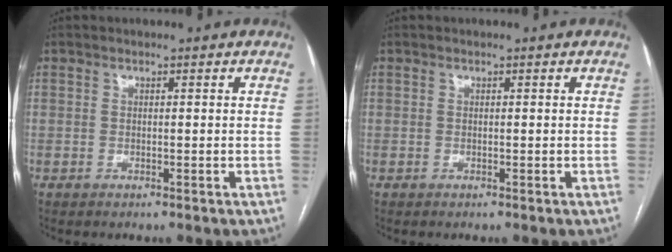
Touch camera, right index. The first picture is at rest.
{"total": 0.0}